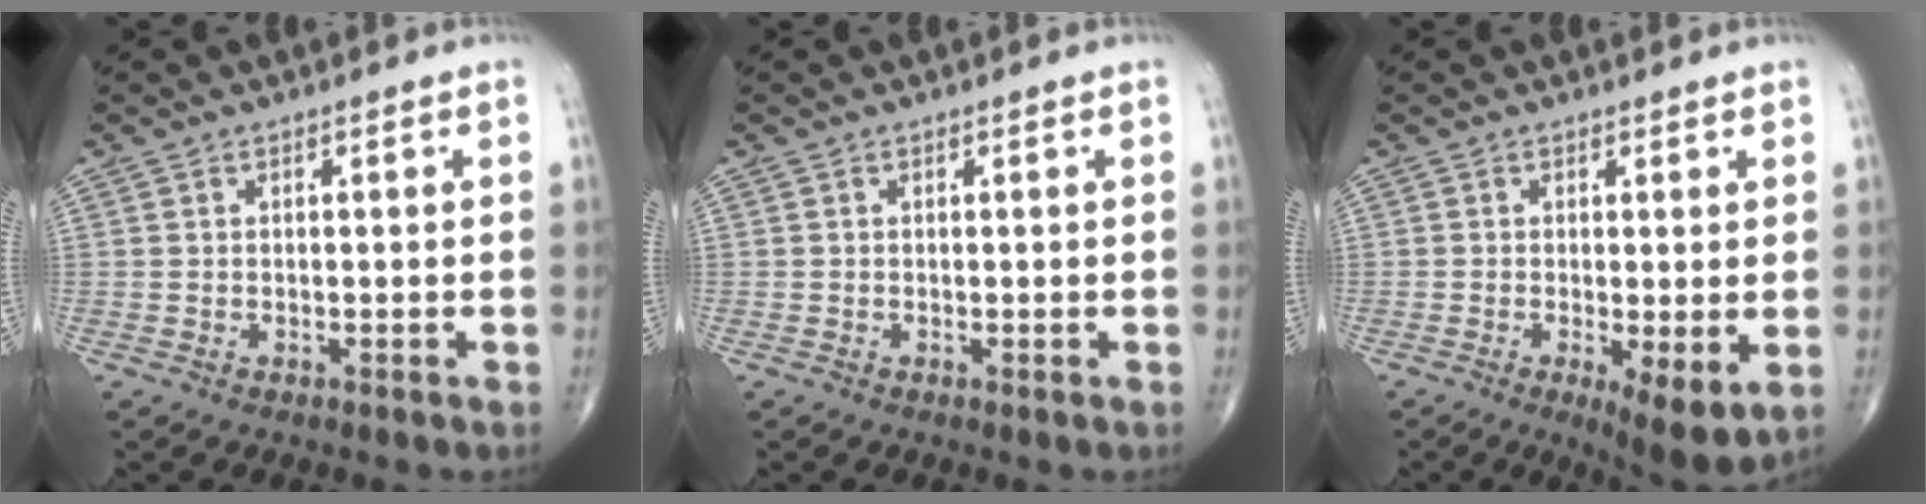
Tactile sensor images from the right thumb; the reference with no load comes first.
{"total": 0.0}
{"total": 6.9, "force": [-1.5, 2.0, 6.4], "torque": [-0.101, -0.023, -0.020]}